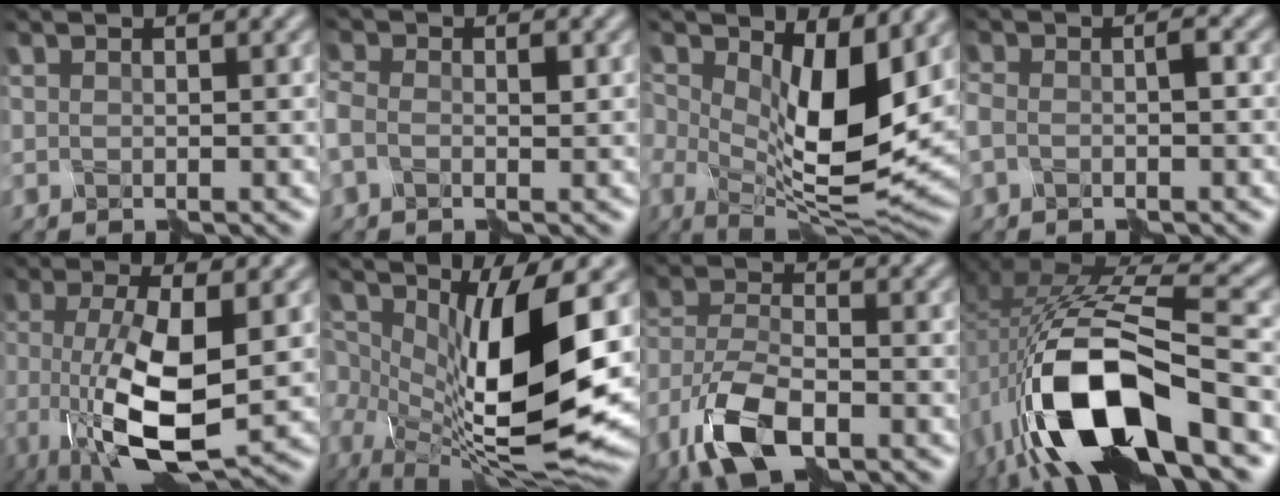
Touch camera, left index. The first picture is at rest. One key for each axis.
{"total": 2.9, "fx": -1.0, "fy": 1.8, "fz": 2.0, "tx": -0.049, "ty": 0.002, "tz": -0.023}
{"total": 10.9, "fx": 1.1, "fy": 5.1, "fz": 9.6, "tx": -0.166, "ty": -0.021, "tz": 0.020}
{"total": 2.2, "fx": -1.4, "fy": 0.8, "fz": 1.6, "tx": -0.041, "ty": 0.003, "tz": -0.026}
{"total": 9.3, "fx": -1.6, "fy": 2.9, "fz": 8.7, "tx": -0.170, "ty": -0.018, "tz": -0.023}
{"total": 13.0, "fx": 0.1, "fy": 5.0, "fz": 12.0, "tx": -0.225, "ty": -0.025, "tz": 0.005}
{"total": 8.1, "fx": -5.1, "fy": 3.3, "fz": 5.4, "tx": -0.131, "ty": -0.007, "tz": -0.107}
{"total": 13.4, "fx": -6.2, "fy": 4.7, "fz": 10.9, "tx": -0.219, "ty": 0.006, "tz": -0.111}